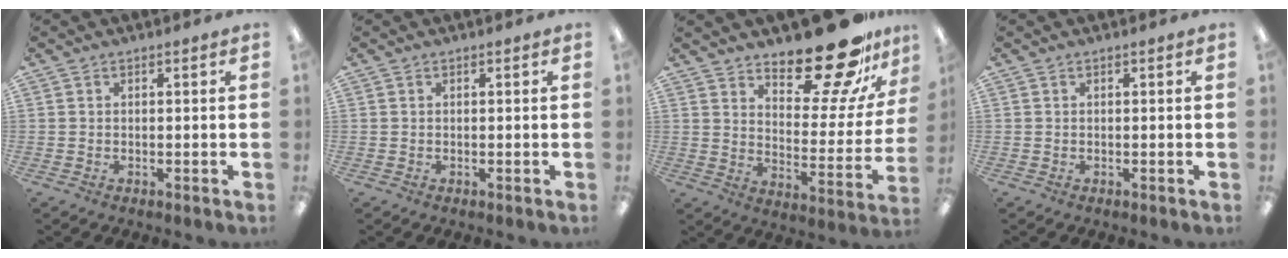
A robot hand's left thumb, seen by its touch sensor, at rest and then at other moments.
{"total": 0.0}
{"total": 21.0, "force": [17.1, 6.9, 10.1], "torque": [-0.125, -0.128, 0.281]}
{"total": 0.0}